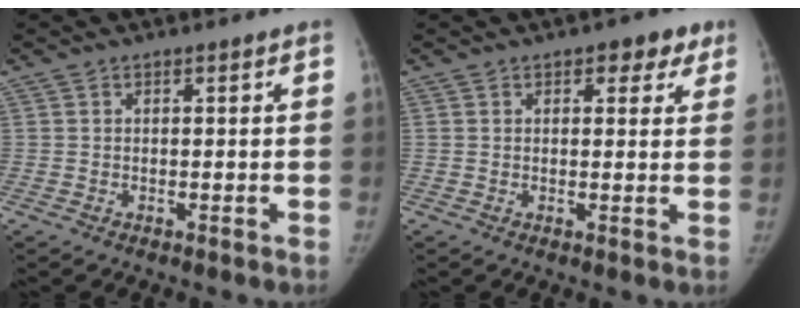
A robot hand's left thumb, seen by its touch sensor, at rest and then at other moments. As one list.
[{"total": 4.6, "force": [2.5, 2.7, 2.7], "torque": [0.002, -0.005, 0.023]}]